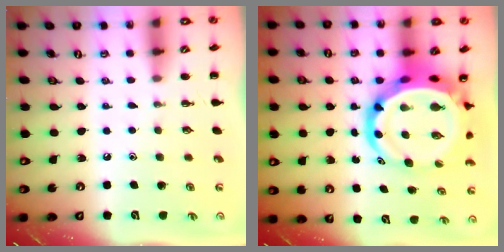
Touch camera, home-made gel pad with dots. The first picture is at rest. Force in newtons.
{"total": 14.2, "press": 13.7, "slide": 4.0}